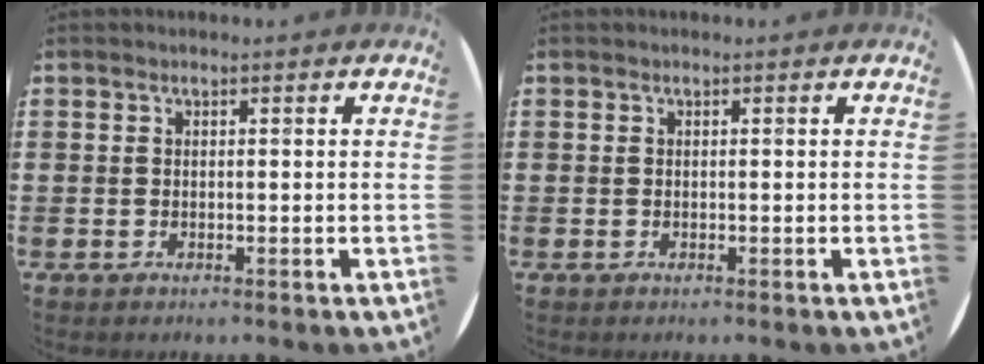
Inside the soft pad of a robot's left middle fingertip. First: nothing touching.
{"total": 0.0}